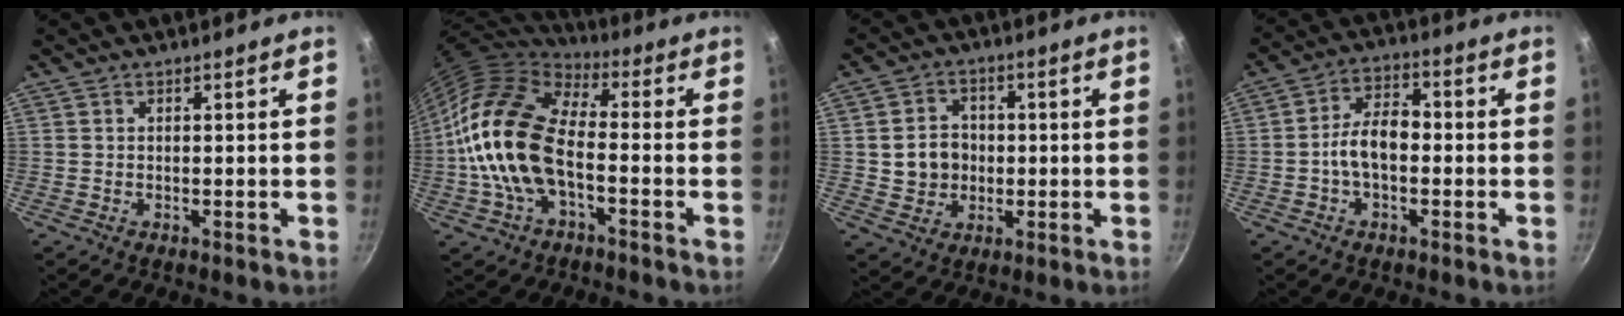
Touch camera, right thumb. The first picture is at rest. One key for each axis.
{"total": 17.3, "fx": -2.9, "fy": 9.4, "fz": 14.2, "tx": -0.245, "ty": 0.029, "tz": -0.065}
{"total": 7.3, "fx": 0.0, "fy": 6.5, "fz": 3.4, "tx": -0.030, "ty": 0.013, "tz": 0.003}
{"total": 7.8, "fx": -1.3, "fy": 4.7, "fz": 6.2, "tx": -0.089, "ty": 0.034, "tz": -0.032}